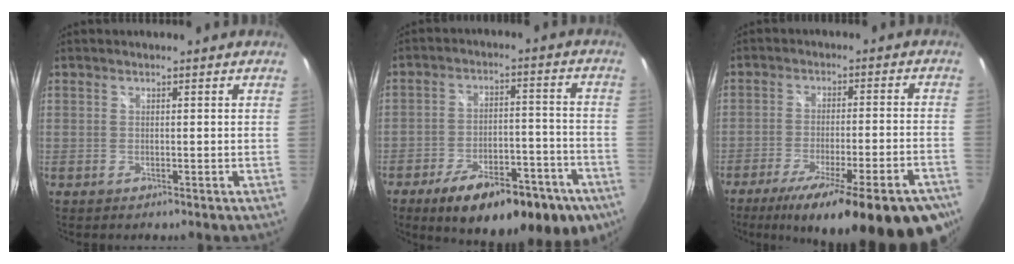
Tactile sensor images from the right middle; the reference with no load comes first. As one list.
[{"total": 21.0, "force": [-13.4, 8.0, 14.1], "torque": [-0.217, -0.016, -0.174]}, {"total": 23.3, "force": [-16.9, 3.4, 15.6], "torque": [-0.247, -0.054, -0.241]}]